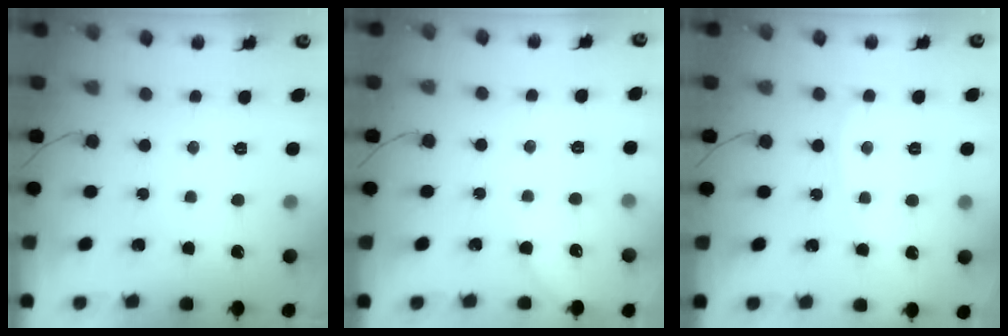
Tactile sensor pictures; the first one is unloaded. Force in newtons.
{"total": 2.9, "press": 2.8, "slide": 0.6}
{"total": 2.9, "press": 2.9, "slide": 0.3}